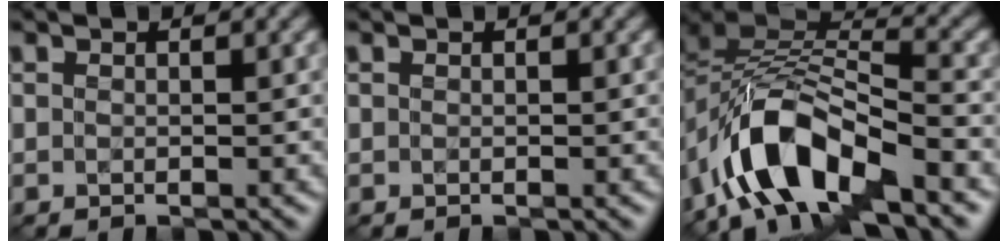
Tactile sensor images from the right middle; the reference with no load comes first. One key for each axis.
{"total": 0.0}
{"total": 9.8, "fx": -5.8, "fy": 4.6, "fz": 6.4, "tx": -0.110, "ty": 0.010, "tz": -0.117}